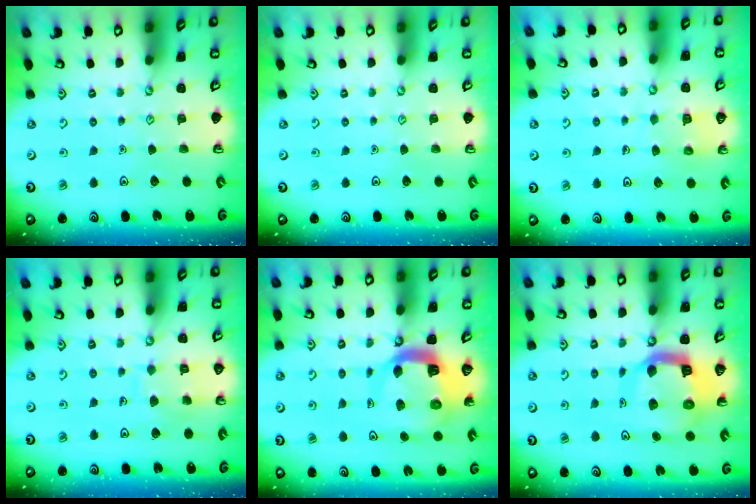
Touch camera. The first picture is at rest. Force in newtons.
{"total": 0.0}
{"total": 6.1, "press": 6.1, "slide": 0.5}
{"total": 7.5, "press": 7.4, "slide": 0.7}
{"total": 9.6, "press": 9.6, "slide": 1.3}
{"total": 13.5, "press": 13.4, "slide": 1.8}